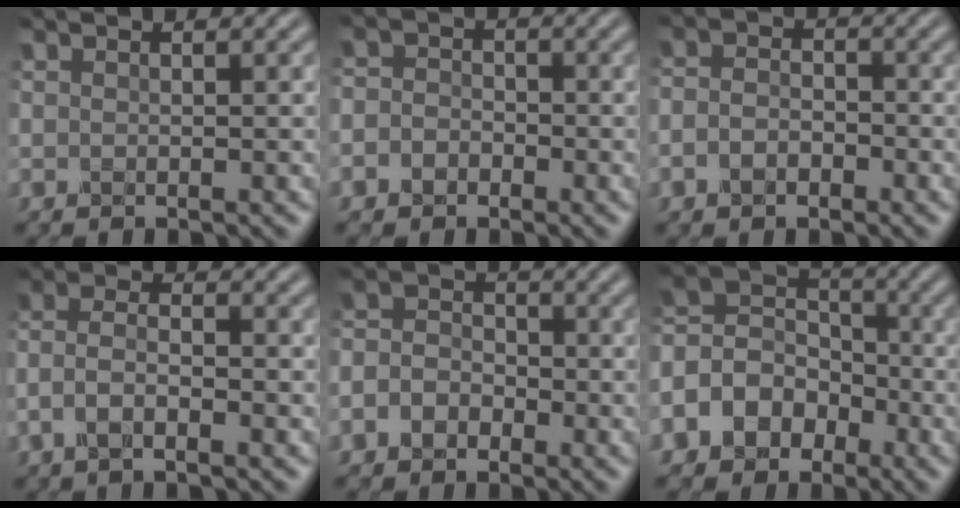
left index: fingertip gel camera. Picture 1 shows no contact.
{"total": 2.3, "force": [-1.0, 2.0, 0.6], "torque": [0.008, 0.007, -0.029]}
{"total": 2.4, "force": [-1.2, 1.7, 1.2], "torque": [-0.025, 0.005, -0.030]}
{"total": 3.4, "force": [-1.5, 1.3, 2.7], "torque": [-0.058, 0.008, -0.037]}
{"total": 3.4, "force": [-1.4, 2.7, 1.5], "torque": [-0.023, 0.005, -0.037]}
{"total": 7.7, "force": [-2.9, 6.2, 3.4], "torque": [-0.078, 0.009, -0.076]}